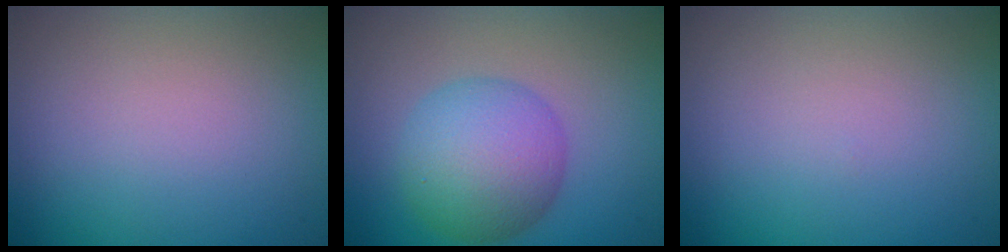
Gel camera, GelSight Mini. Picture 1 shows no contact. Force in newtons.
{"total": 6.3, "press": 6.3, "slide": 0.1}
{"total": 0.0}